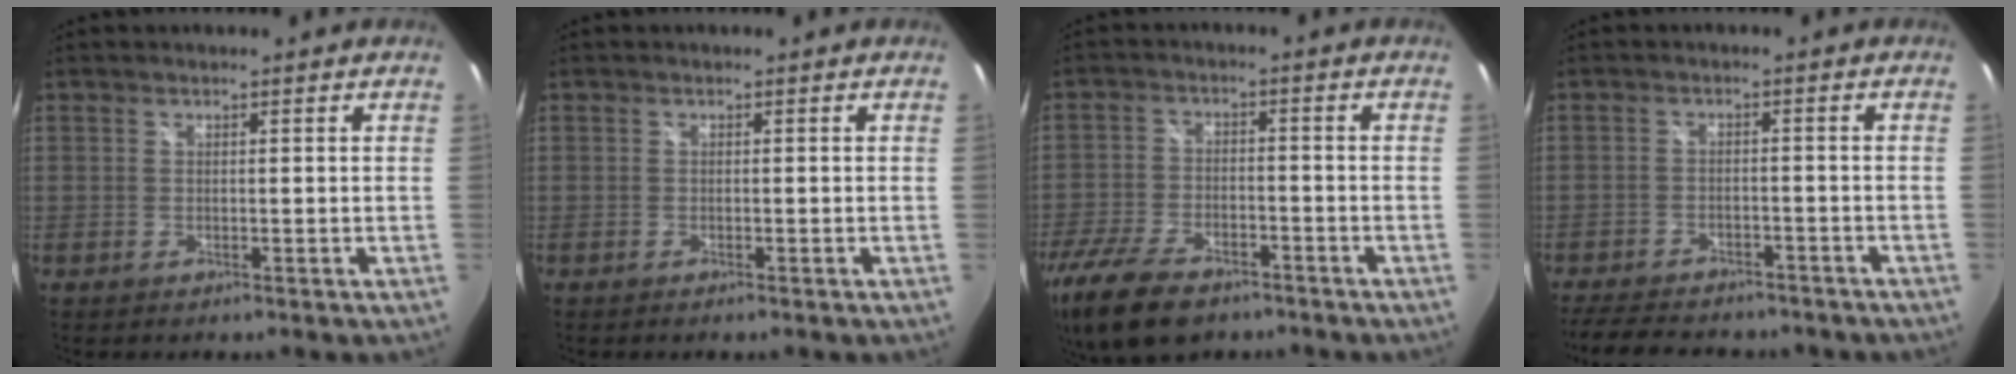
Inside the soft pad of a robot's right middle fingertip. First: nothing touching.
{"total": 0.5, "force": [-0.4, -0.1, 0.3], "torque": [-0.002, 0.000, -0.008]}
{"total": 14.9, "force": [-10.3, 6.9, 8.2], "torque": [-0.205, -0.035, -0.186]}
{"total": 13.7, "force": [-11.3, 5.0, 5.9], "torque": [-0.134, -0.016, -0.163]}